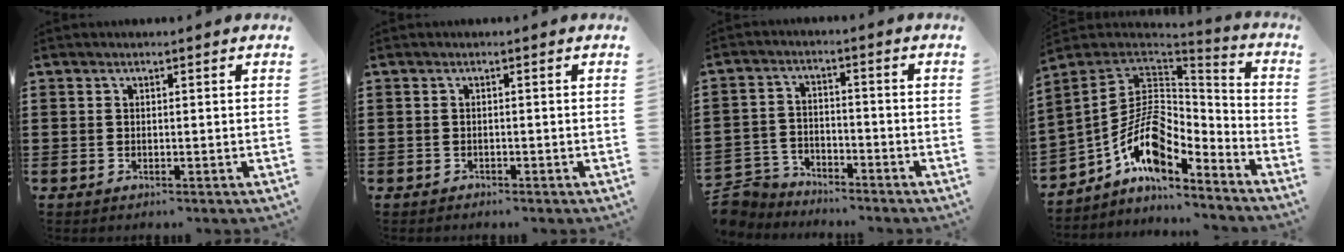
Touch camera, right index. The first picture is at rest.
{"total": 0.6, "force": [-0.6, 0.2, 0.0], "torque": [-0.001, 0.002, -0.013]}
{"total": 5.0, "force": [-4.8, 1.4, 0.0], "torque": [-0.026, 0.005, -0.105]}
{"total": 11.2, "force": [-4.1, 6.6, 8.1], "torque": [-0.182, 0.001, -0.081]}